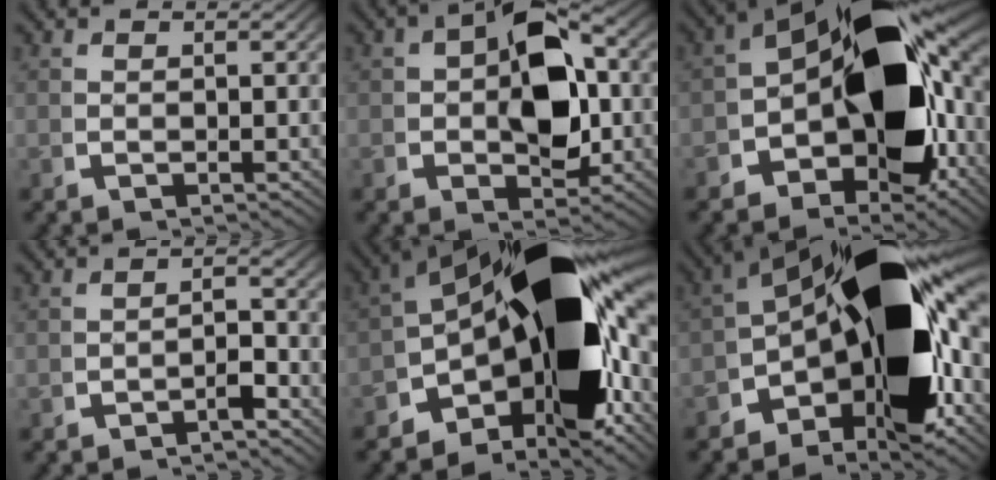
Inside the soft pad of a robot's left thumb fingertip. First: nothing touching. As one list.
[{"total": 9.3, "force": [0.1, 5.9, 7.2], "torque": [-0.113, -0.020, 0.010]}, {"total": 19.4, "force": [-1.2, 11.6, 15.5], "torque": [-0.219, -0.027, -0.018]}, {"total": 1.8, "force": [-1.5, 0.3, 1.0], "torque": [-0.006, -0.004, -0.024]}, {"total": 26.1, "force": [-1.6, 13.9, 22.0], "torque": [-0.313, -0.036, -0.014]}, {"total": 23.2, "force": [-1.5, 12.4, 19.6], "torque": [-0.265, -0.017, -0.024]}]